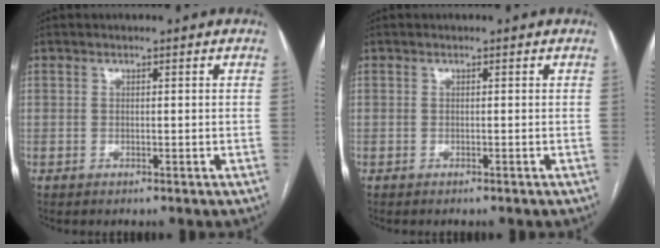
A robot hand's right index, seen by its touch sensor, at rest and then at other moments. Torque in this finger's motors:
{"motor_torque": [0.01, 0.03, 0.03, 0.01]}